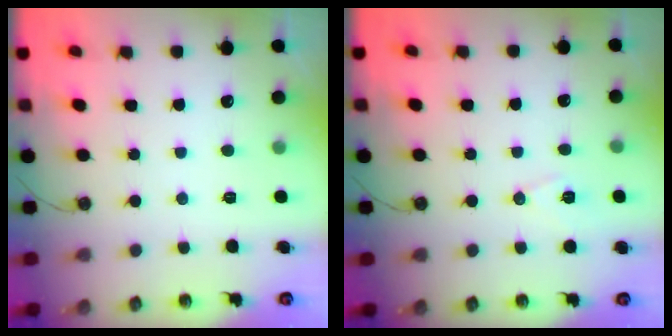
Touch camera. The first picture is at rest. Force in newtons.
{"total": 6.9, "press": 5.8, "slide": 3.7}